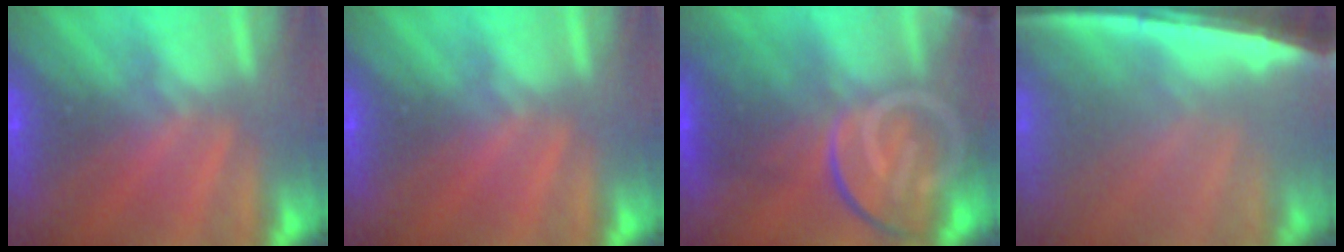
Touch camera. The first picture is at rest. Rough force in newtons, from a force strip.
{"total": 0.0}
{"total": 8.1}
{"total": 7.0}